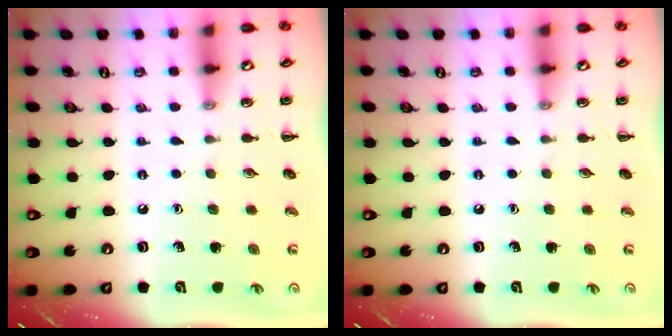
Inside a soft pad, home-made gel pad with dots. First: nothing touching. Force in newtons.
{"total": 0.0}